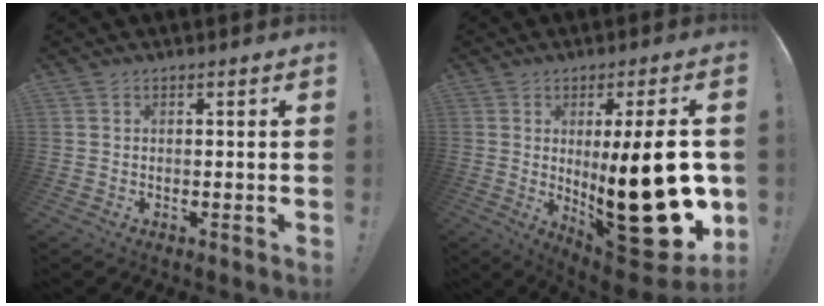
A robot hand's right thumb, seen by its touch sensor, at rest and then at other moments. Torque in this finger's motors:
{"motor_torque": [1.56, 3.45, 2.73, 0.04, 0.22]}